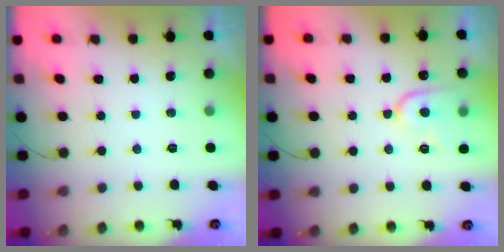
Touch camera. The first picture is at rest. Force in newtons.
{"total": 10.7, "press": 10.7, "slide": 0.7}